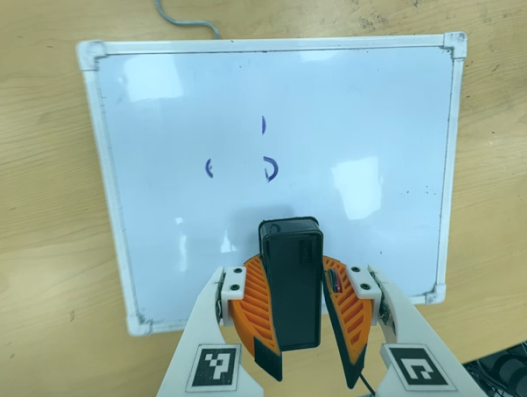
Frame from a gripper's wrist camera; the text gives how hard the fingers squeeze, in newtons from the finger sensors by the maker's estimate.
{"total": 10.5, "left": 10.2, "right": 10.8}